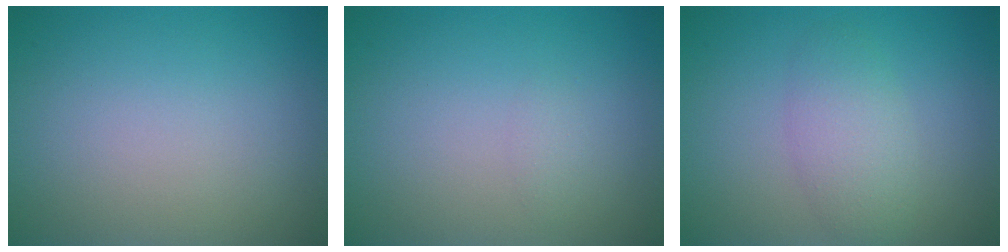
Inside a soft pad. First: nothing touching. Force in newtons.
{"total": 0.6, "press": 0.6, "slide": 0.0}
{"total": 3.0, "press": 3.0, "slide": 0.2}